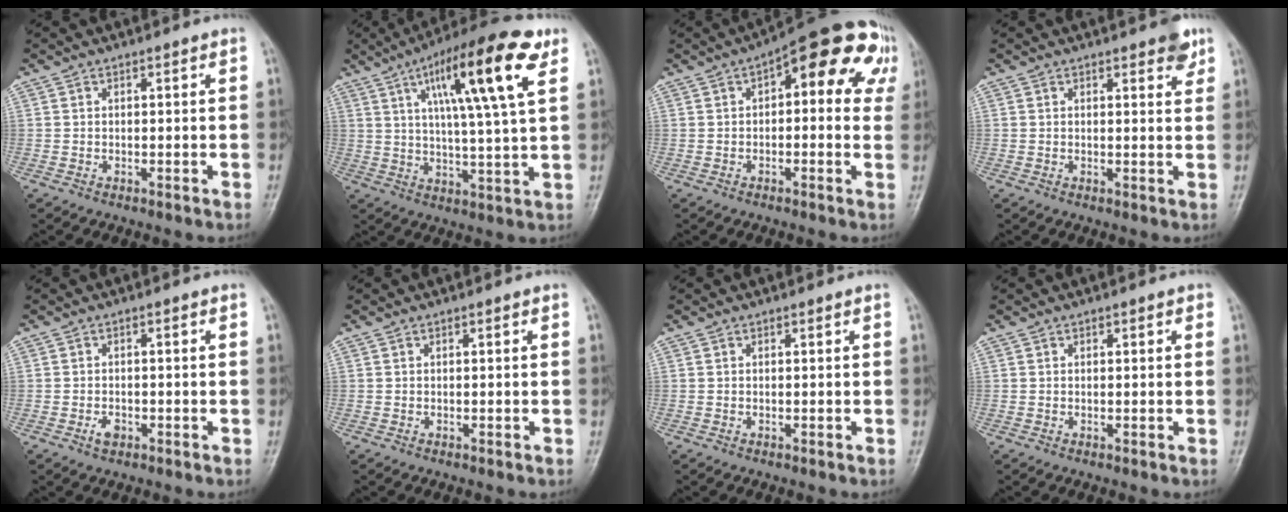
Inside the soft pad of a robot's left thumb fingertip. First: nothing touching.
{"total": 18.4, "force": [7.8, 3.3, 16.3], "torque": [-0.250, -0.009, 0.120]}
{"total": 15.7, "force": [5.1, 7.4, 12.9], "torque": [-0.110, 0.022, 0.047]}
{"total": 3.6, "force": [2.3, 1.3, 2.4], "torque": [-0.017, -0.009, 0.024]}
{"total": 1.9, "force": [-1.1, 1.2, 1.0], "torque": [-0.017, 0.005, -0.020]}
{"total": 0.0}
{"total": 0.0}
{"total": 1.0, "force": [0.4, 0.5, 0.8], "torque": [-0.006, 0.001, 0.004]}